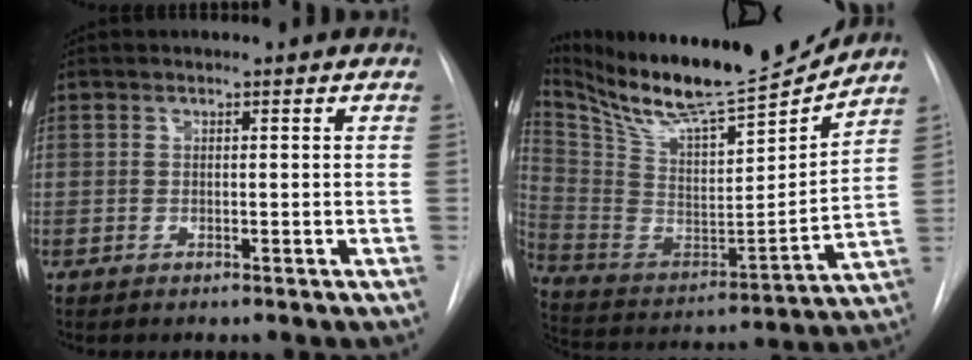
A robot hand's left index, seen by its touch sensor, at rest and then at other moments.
{"total": 21.9, "force": [20.1, 2.0, 8.4], "torque": [-0.176, -0.040, 0.337]}